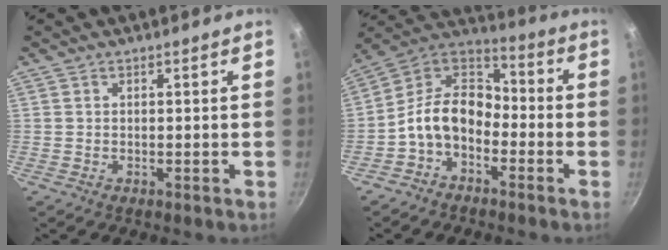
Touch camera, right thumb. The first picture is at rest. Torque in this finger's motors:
{"motor_torque": [2.01, 1.82, 1.16, -0.95, 0.13]}